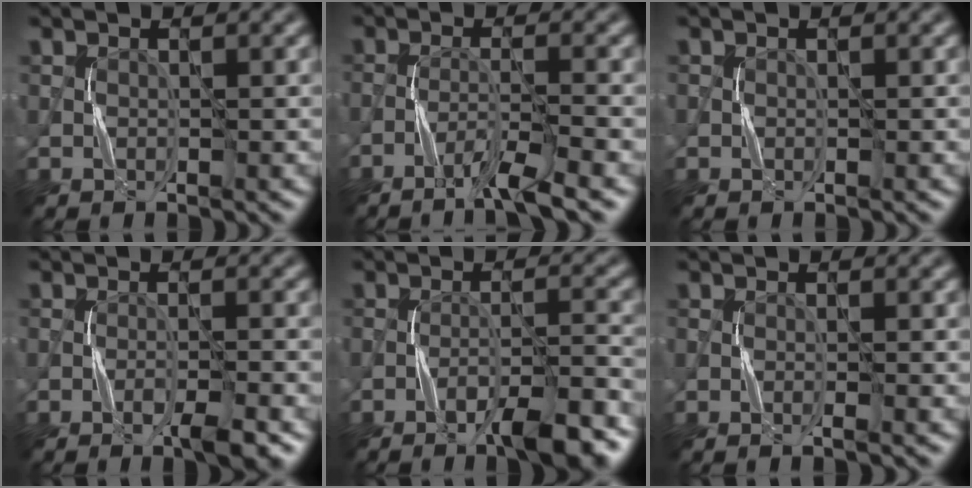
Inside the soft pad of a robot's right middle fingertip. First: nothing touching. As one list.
[{"total": 3.5, "force": [-2.4, -0.1, 2.5], "torque": [-0.039, 0.005, -0.056]}, {"total": 0.0}, {"total": 3.1, "force": [-2.1, 0.3, 2.3], "torque": [-0.039, 0.002, -0.035]}, {"total": 5.8, "force": [-4.1, 0.8, 4.1], "torque": [-0.061, 0.006, -0.062]}, {"total": 0.6, "force": [-0.2, -0.2, 0.5], "torque": [-0.008, -0.002, -0.004]}]